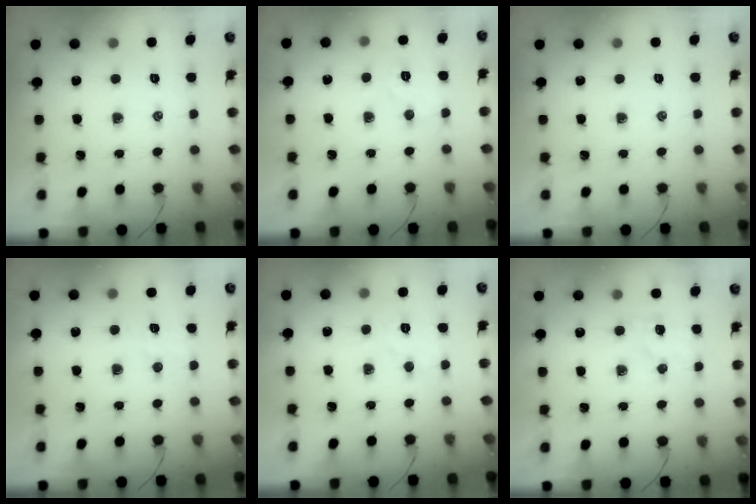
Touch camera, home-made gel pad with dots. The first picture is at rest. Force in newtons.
{"total": 5.0, "press": 4.9, "slide": 1.0}
{"total": 0.0}
{"total": 3.5, "press": 3.3, "slide": 0.9}
{"total": 4.5, "press": 4.4, "slide": 1.0}
{"total": 5.4, "press": 5.3, "slide": 1.2}